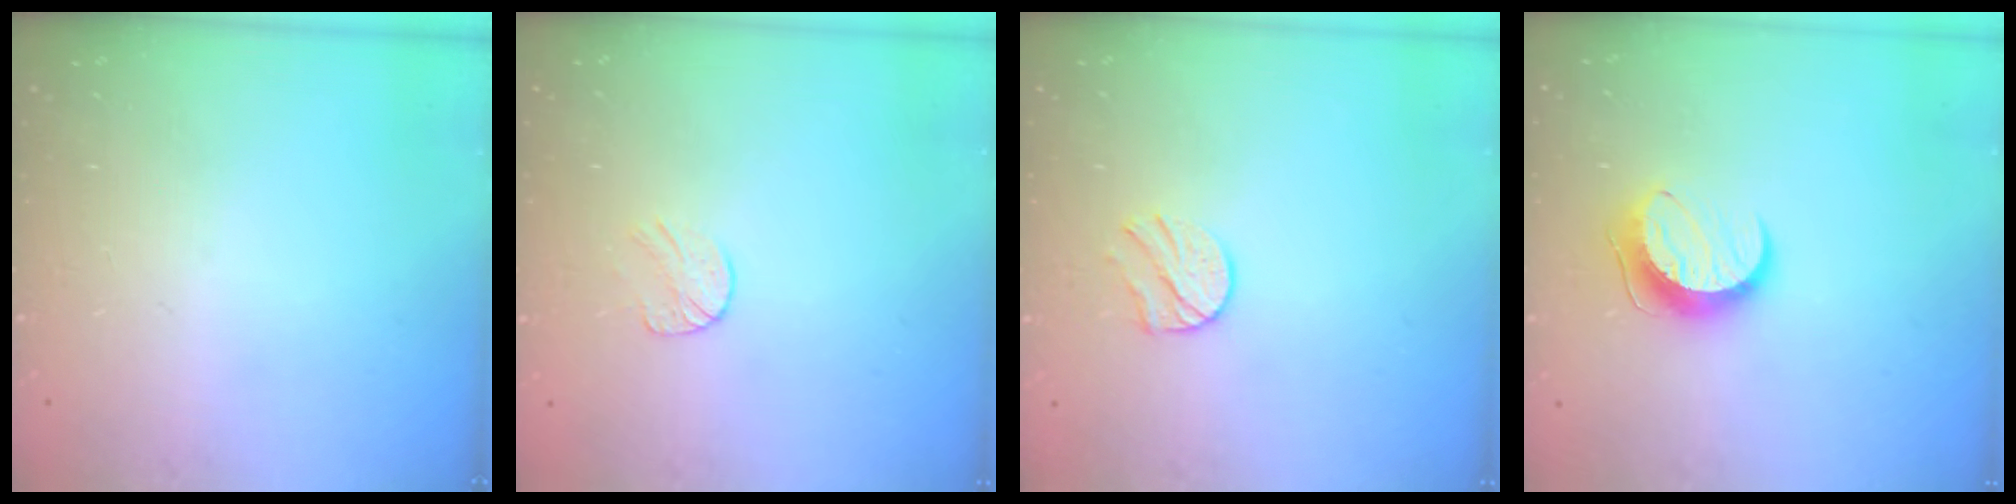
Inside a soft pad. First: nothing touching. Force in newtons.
{"total": 5.4, "press": 5.4, "slide": 0.5}
{"total": 7.9, "press": 7.8, "slide": 0.6}
{"total": 9.4, "press": 9.4, "slide": 0.1}